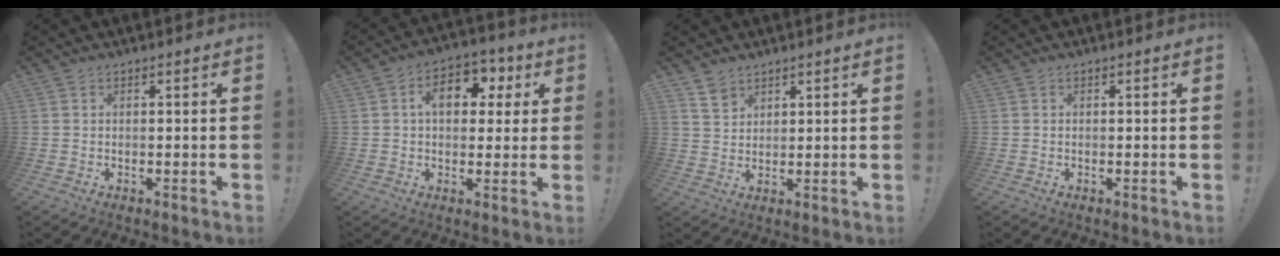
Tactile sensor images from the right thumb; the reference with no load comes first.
{"total": 10.9, "force": [2.8, 7.4, 7.5], "torque": [-0.099, 0.002, 0.047]}
{"total": 4.9, "force": [3.6, 3.0, 1.5], "torque": [-0.022, -0.020, 0.068]}
{"total": 0.0}